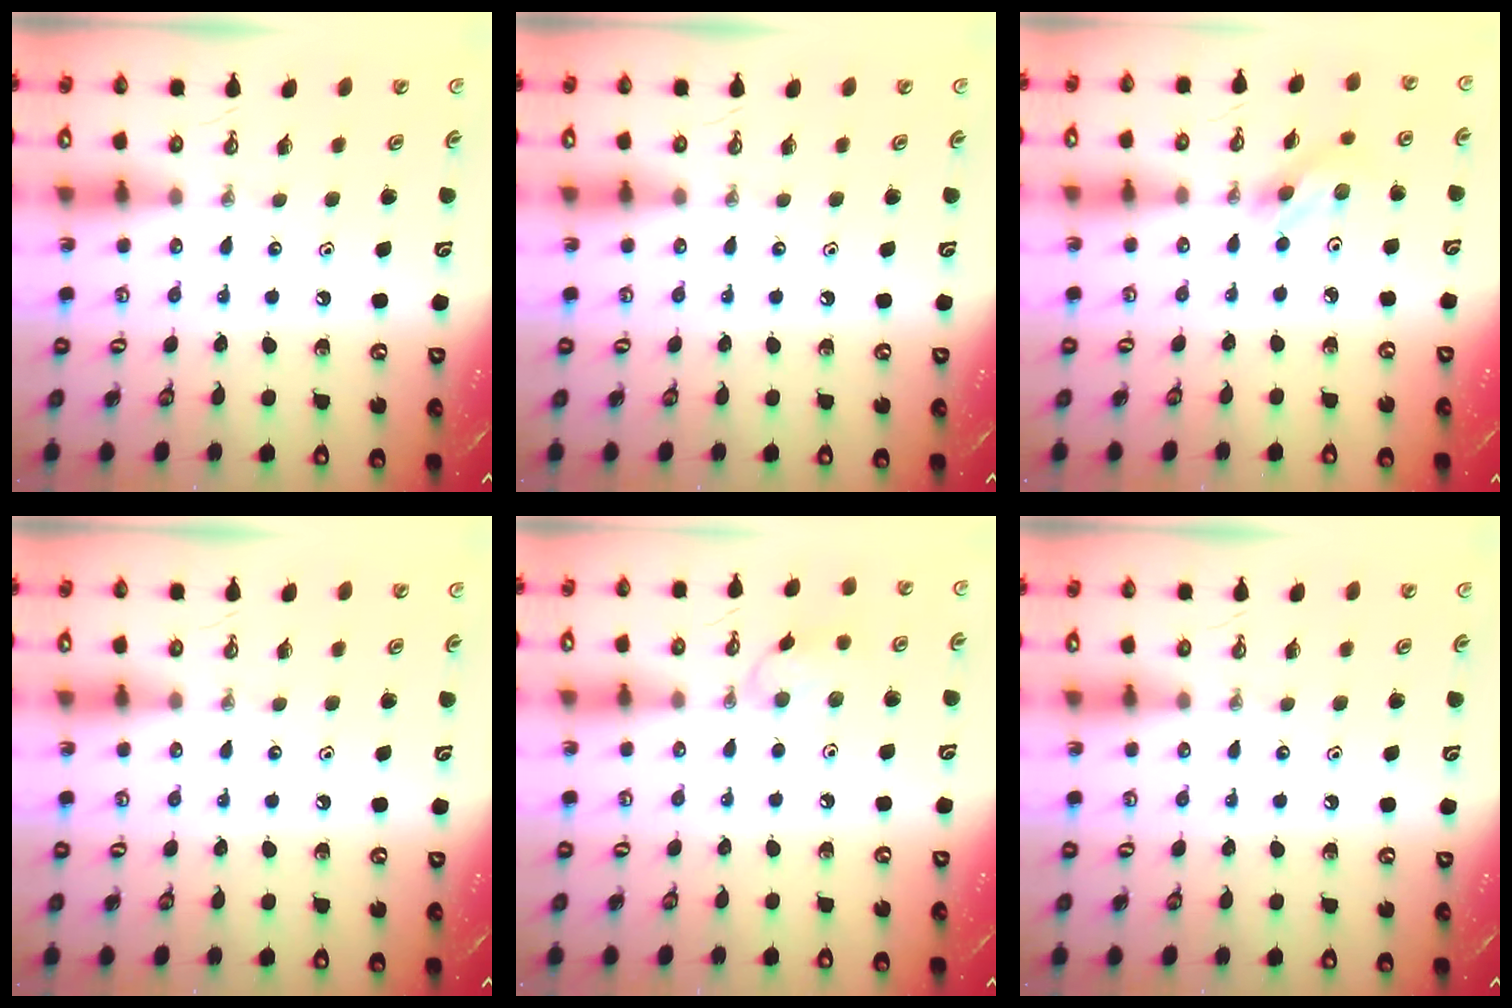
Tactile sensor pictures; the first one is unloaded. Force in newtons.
{"total": 0.0}
{"total": 3.6, "press": 3.5, "slide": 1.0}
{"total": 0.0}
{"total": 7.8, "press": 7.3, "slide": 2.7}
{"total": 0.0}